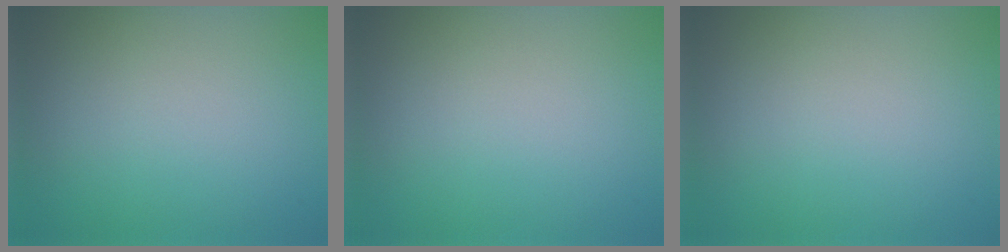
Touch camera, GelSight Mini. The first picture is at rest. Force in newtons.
{"total": 0.0}
{"total": 0.0}